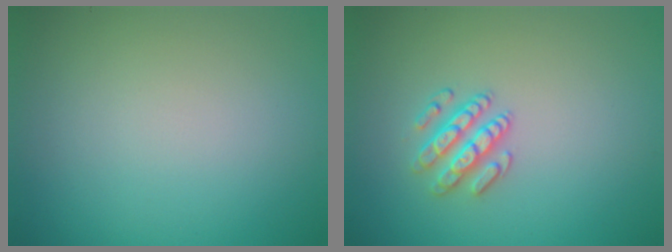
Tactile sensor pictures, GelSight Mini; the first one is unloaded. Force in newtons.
{"total": 2.4, "press": 2.3, "slide": 0.6}